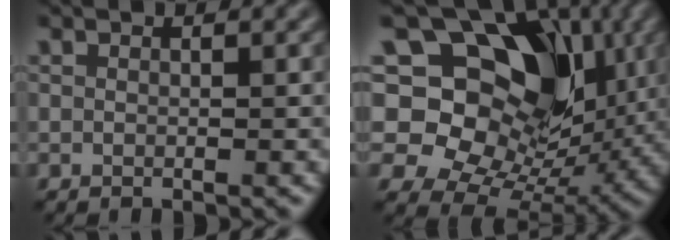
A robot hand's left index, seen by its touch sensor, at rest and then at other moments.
{"total": 13.3, "force": [3.6, 10.0, 8.0], "torque": [-0.127, 0.012, 0.055]}